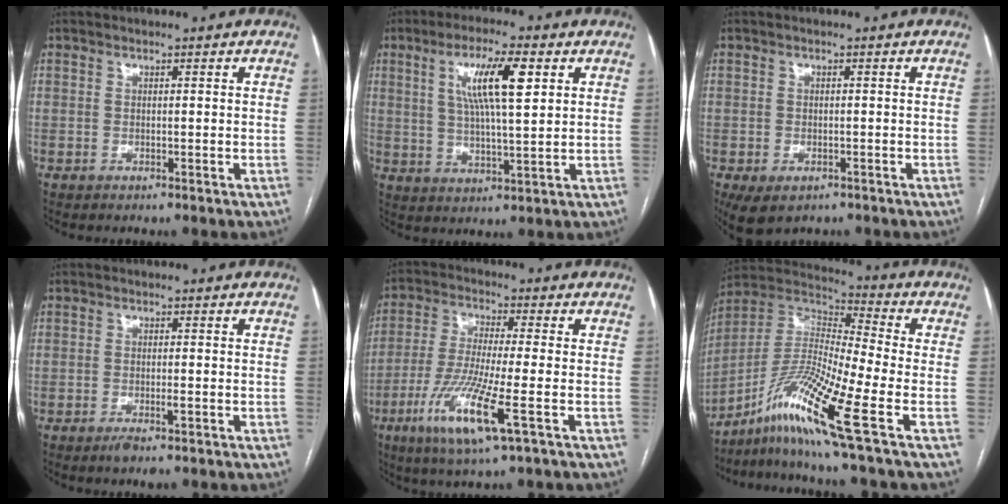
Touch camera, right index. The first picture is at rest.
{"total": 10.0, "force": [3.4, 1.4, 9.3], "torque": [-0.167, 0.010, 0.061]}
{"total": 5.5, "force": [-3.4, 3.2, 2.9], "torque": [-0.050, -0.008, -0.047]}
{"total": 2.4, "force": [-1.2, 0.3, 2.0], "torque": [-0.035, -0.005, -0.017]}
{"total": 11.4, "force": [-4.7, 0.1, 10.4], "torque": [-0.220, -0.026, -0.089]}
{"total": 16.9, "force": [-7.9, -0.2, 14.9], "torque": [-0.304, -0.007, -0.146]}